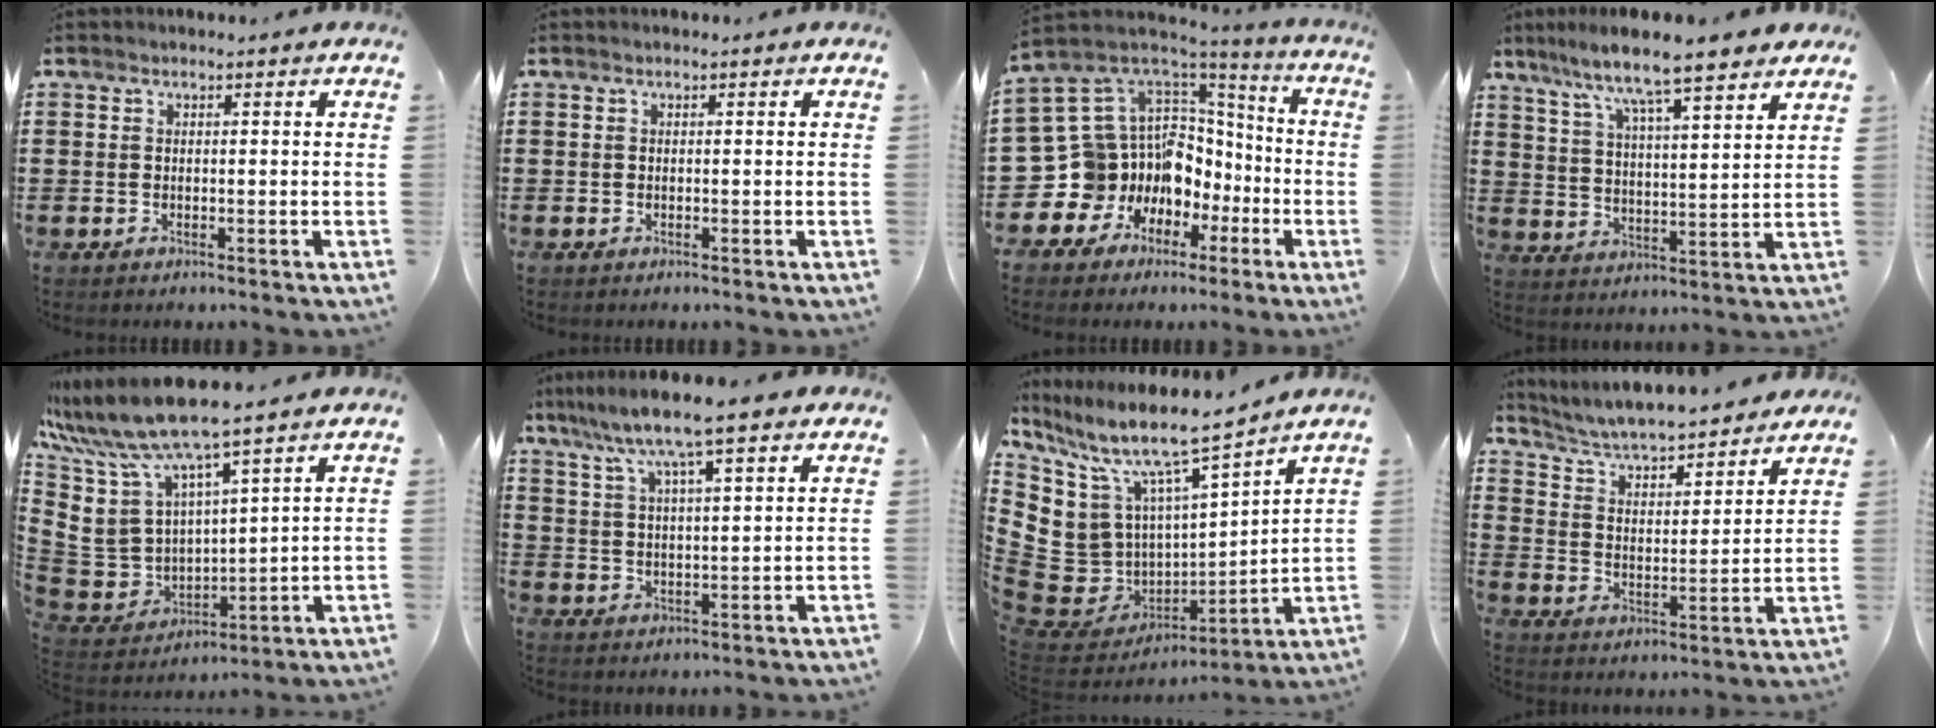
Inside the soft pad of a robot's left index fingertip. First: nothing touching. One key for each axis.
{"total": 0.0}
{"total": 12.8, "fx": -2.1, "fy": 12.2, "fz": 3.2, "tx": -0.119, "ty": -0.046, "tz": -0.006}
{"total": 7.2, "fx": 6.4, "fy": 0.3, "fz": 3.3, "tx": -0.092, "ty": -0.038, "tz": 0.105}
{"total": 11.4, "fx": 8.4, "fy": 4.5, "fz": 6.3, "tx": -0.188, "ty": -0.062, "tz": 0.148}
{"total": 8.5, "fx": 6.5, "fy": 0.4, "fz": 5.4, "tx": -0.123, "ty": -0.020, "tz": 0.112}
{"total": 12.0, "fx": 7.0, "fy": 7.7, "fz": 5.9, "tx": -0.176, "ty": -0.060, "tz": 0.125}
{"total": 5.4, "fx": 5.0, "fy": 0.6, "fz": 1.8, "tx": -0.058, "ty": -0.033, "tz": 0.081}